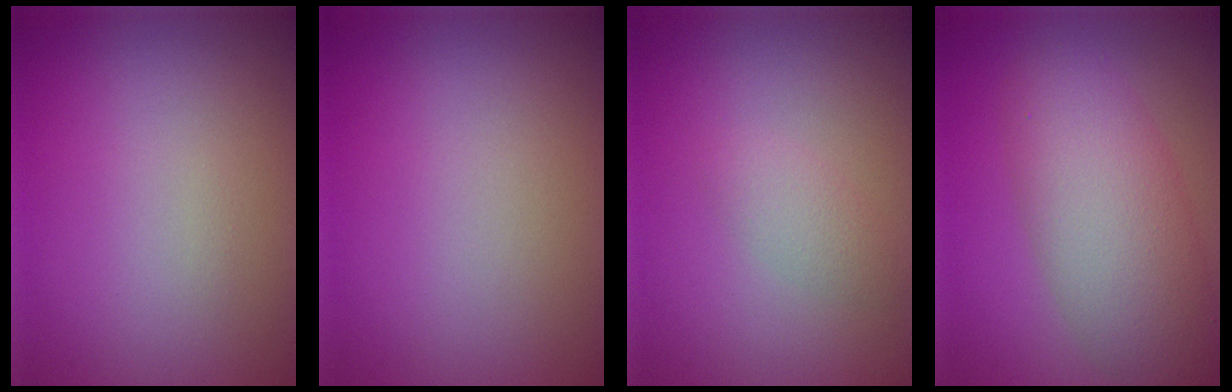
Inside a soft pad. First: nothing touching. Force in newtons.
{"total": 0.0}
{"total": 1.5, "press": 1.5, "slide": 0.0}
{"total": 6.7, "press": 6.7, "slide": 0.5}